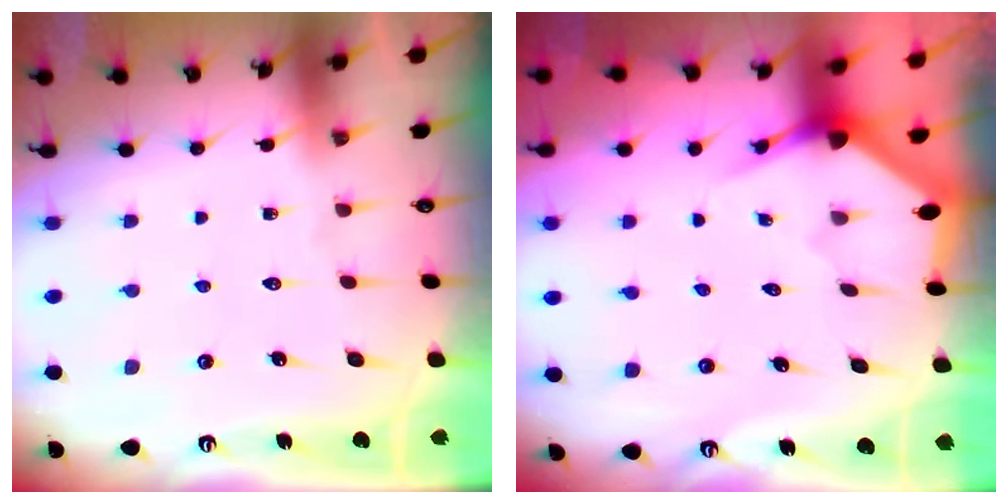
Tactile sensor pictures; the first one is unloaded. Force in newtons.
{"total": 3.0, "press": 3.0, "slide": 0.2}